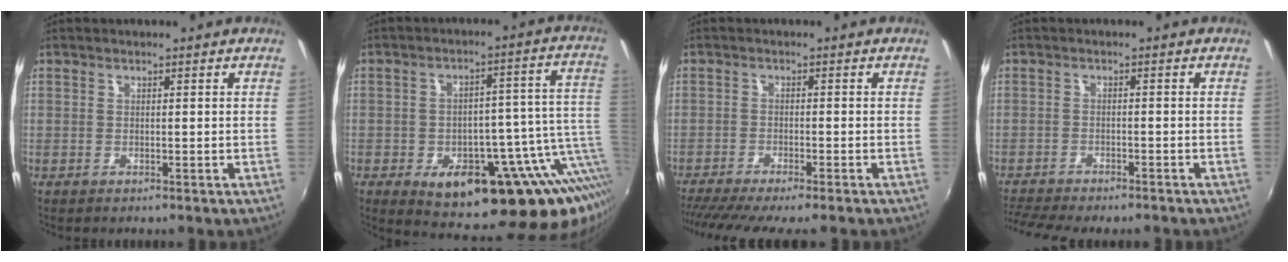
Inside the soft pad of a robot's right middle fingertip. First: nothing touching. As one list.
[{"total": 22.0, "force": [-7.4, 10.5, 17.9], "torque": [-0.236, -0.011, -0.082]}, {"total": 8.6, "force": [-7.4, -0.2, 4.3], "torque": [-0.097, -0.032, -0.120]}, {"total": 8.6, "force": [-7.8, 1.3, 3.4], "torque": [-0.093, -0.028, -0.126]}]